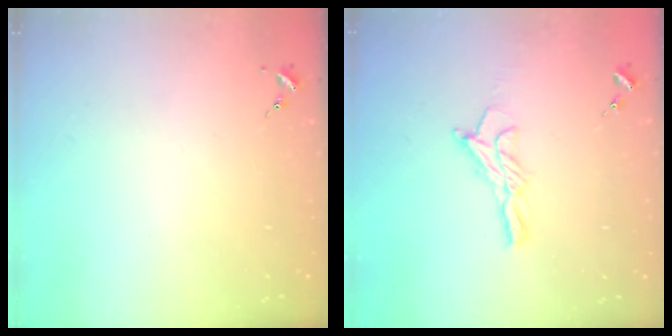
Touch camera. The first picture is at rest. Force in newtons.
{"total": 9.9, "press": 9.9, "slide": 0.5}